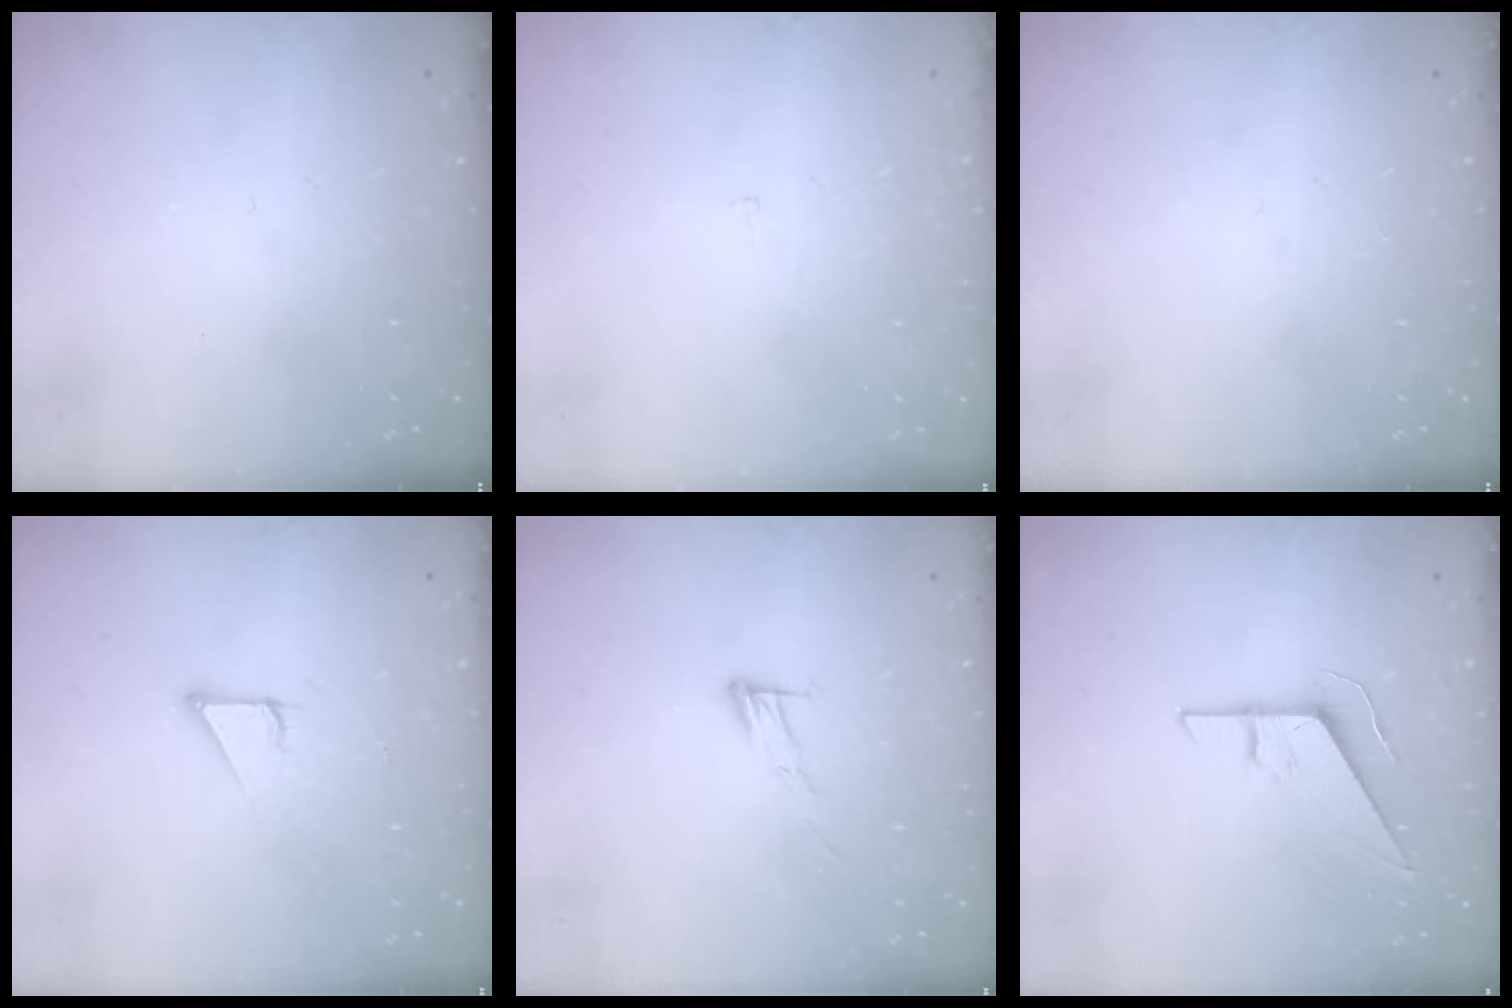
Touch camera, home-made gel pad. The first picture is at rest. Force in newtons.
{"total": 1.9, "press": 1.9, "slide": 0.1}
{"total": 0.0}
{"total": 3.5, "press": 3.5, "slide": 0.2}
{"total": 6.7, "press": 6.7, "slide": 0.4}
{"total": 9.2, "press": 9.1, "slide": 0.9}